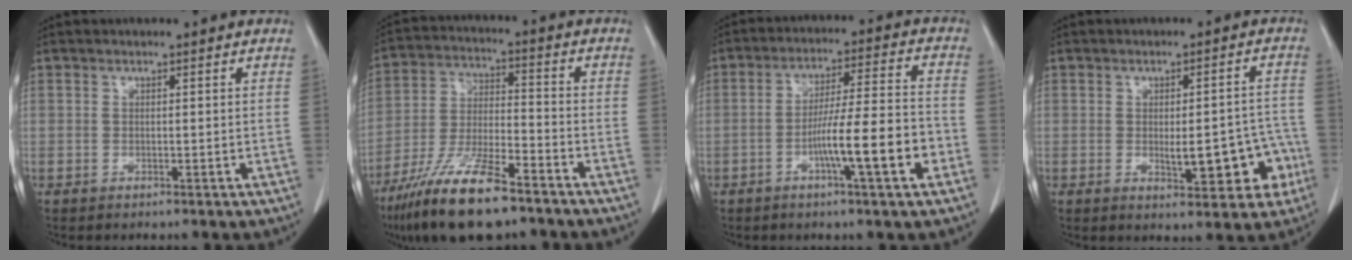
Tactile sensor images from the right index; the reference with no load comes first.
{"total": 14.9, "force": [-10.5, 3.0, 10.1], "torque": [-0.204, -0.025, -0.191]}
{"total": 11.5, "force": [-4.2, 0.3, 10.7], "torque": [-0.177, 0.005, -0.068]}
{"total": 9.4, "force": [-2.6, 3.6, 8.3], "torque": [-0.093, 0.021, -0.024]}